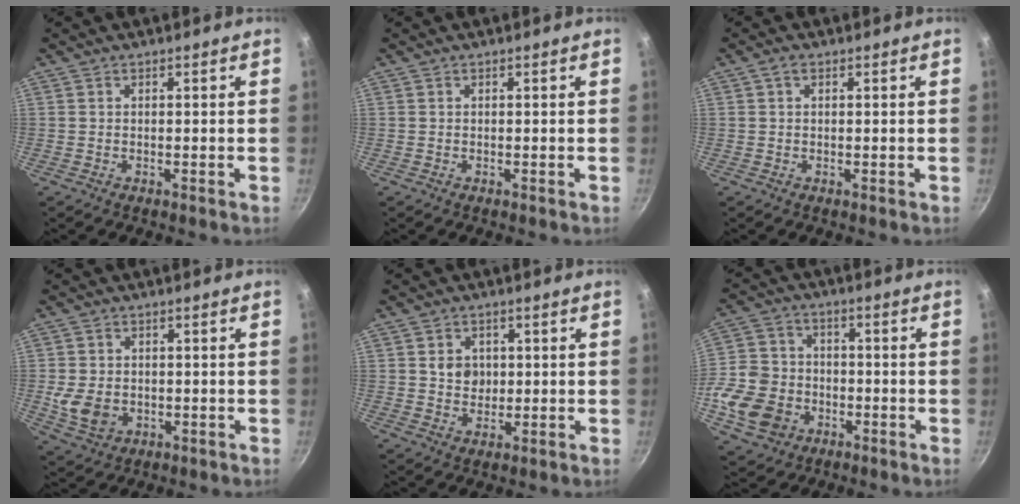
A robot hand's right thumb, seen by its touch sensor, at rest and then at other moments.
{"total": 0.0}
{"total": 1.5, "force": [0.7, 0.9, 1.0], "torque": [-0.012, -0.001, 0.007]}
{"total": 7.2, "force": [-1.0, 5.6, 4.4], "torque": [-0.080, 0.001, -0.009]}
{"total": 4.5, "force": [0.6, 4.0, 2.1], "torque": [-0.011, -0.003, 0.009]}
{"total": 15.0, "force": [-4.9, 12.1, 7.5], "torque": [-0.137, 0.034, -0.087]}